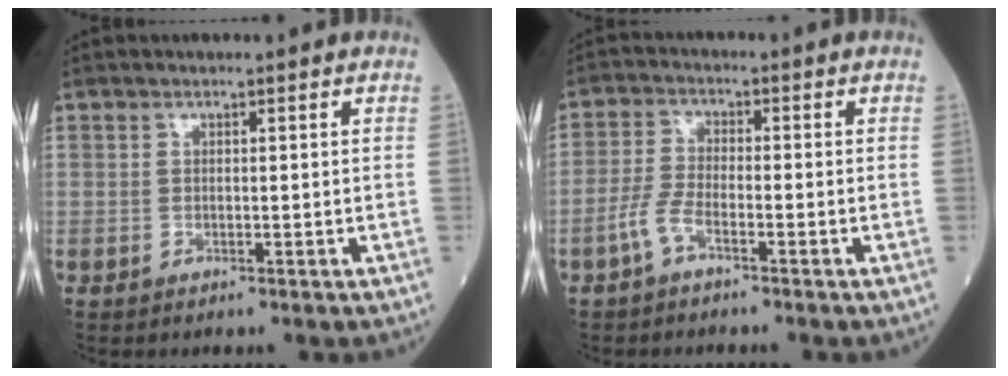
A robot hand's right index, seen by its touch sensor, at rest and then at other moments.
{"total": 3.7, "force": [-2.3, 0.8, 2.8], "torque": [-0.065, 0.001, -0.051]}